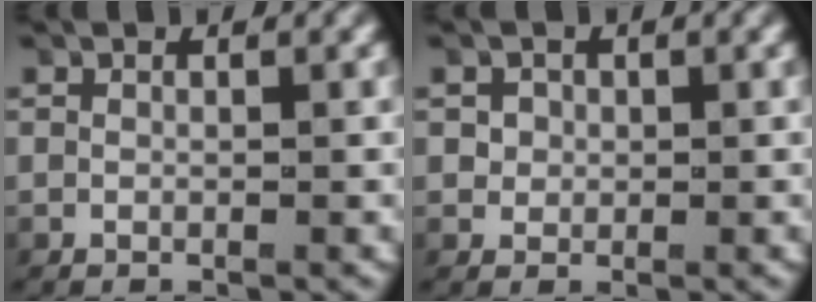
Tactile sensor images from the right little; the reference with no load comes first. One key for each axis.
{"total": 1.5, "fx": 0.2, "fy": 1.4, "fz": 0.5, "tx": -0.014, "ty": -0.004, "tz": 0.005}